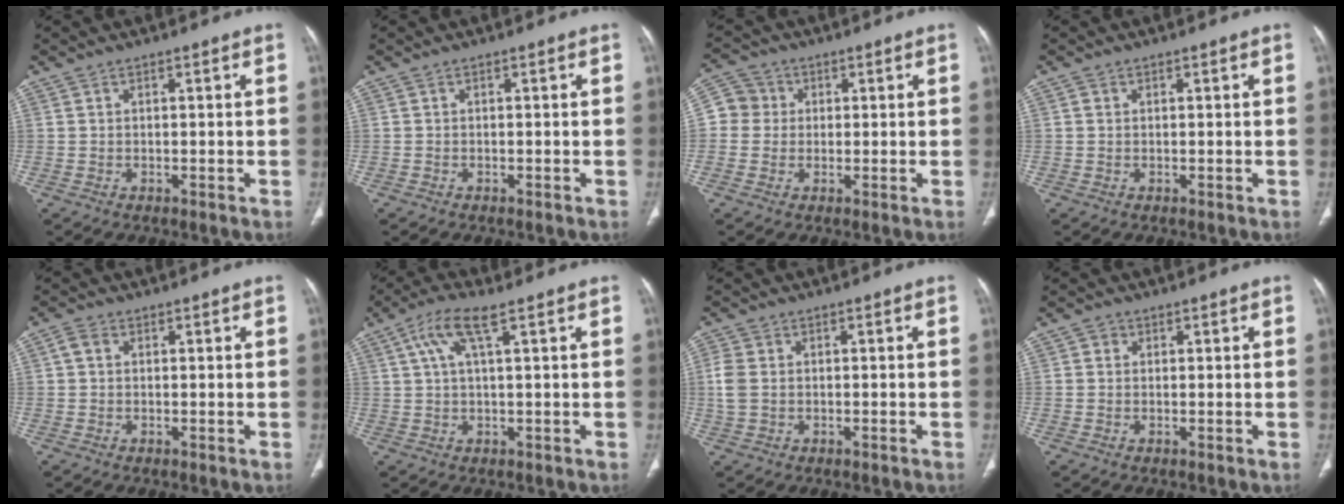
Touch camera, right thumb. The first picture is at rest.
{"total": 0.0}
{"total": 5.9, "force": [0.5, 5.8, 1.4], "torque": [-0.007, 0.011, 0.003]}
{"total": 0.5, "force": [0.1, 0.5, 0.2], "torque": [0.001, 0.001, 0.002]}
{"total": 2.0, "force": [0.3, 1.6, 1.2], "torque": [-0.025, 0.008, 0.006]}
{"total": 5.9, "force": [2.4, 1.2, 5.3], "torque": [-0.121, 0.014, 0.049]}
{"total": 3.7, "force": [-0.3, 2.7, 2.5], "torque": [-0.077, 0.006, -0.007]}
{"total": 1.2, "force": [0.3, 1.1, 0.4], "torque": [0.000, 0.002, 0.002]}